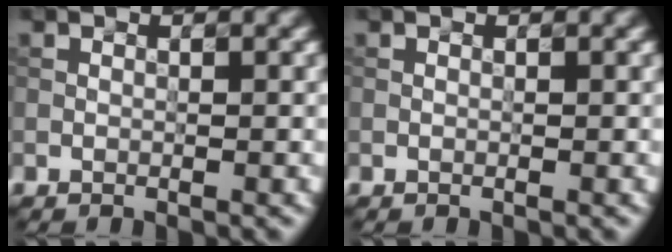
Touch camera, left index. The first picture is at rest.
{"total": 0.0}